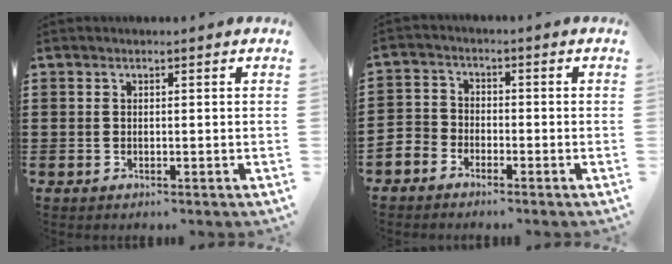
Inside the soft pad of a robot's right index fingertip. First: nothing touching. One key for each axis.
{"total": 3.0, "fx": -2.6, "fy": 1.5, "fz": 0.0, "tx": -0.018, "ty": 0.003, "tz": -0.060}